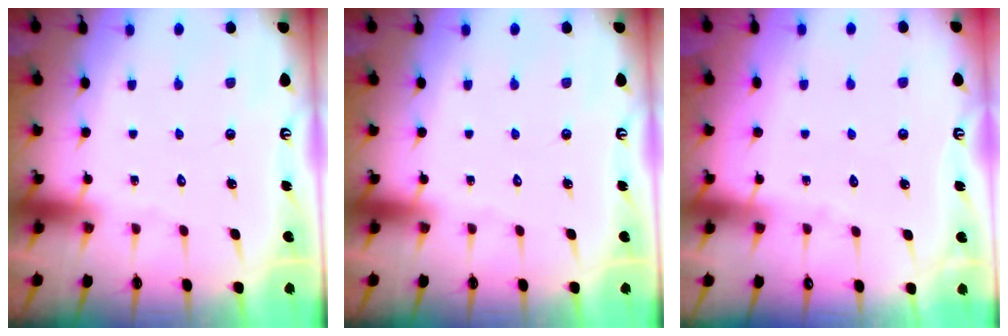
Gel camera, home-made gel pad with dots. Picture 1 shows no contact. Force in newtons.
{"total": 0.0}
{"total": 3.4, "press": 3.4, "slide": 0.2}